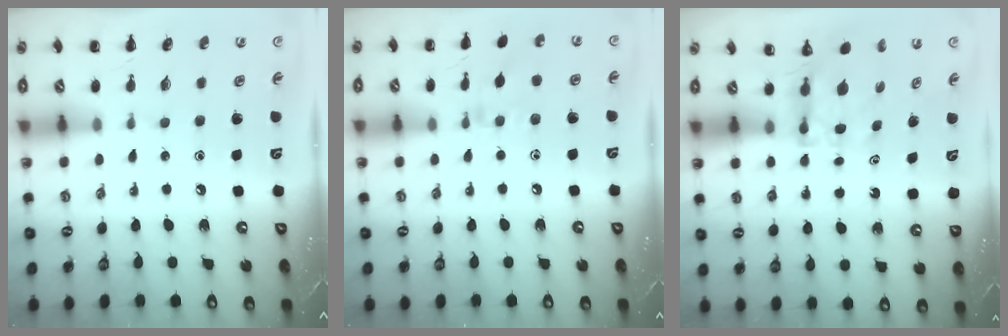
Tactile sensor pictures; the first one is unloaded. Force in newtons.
{"total": 6.9, "press": 6.7, "slide": 1.9}
{"total": 6.0, "press": 5.9, "slide": 0.8}